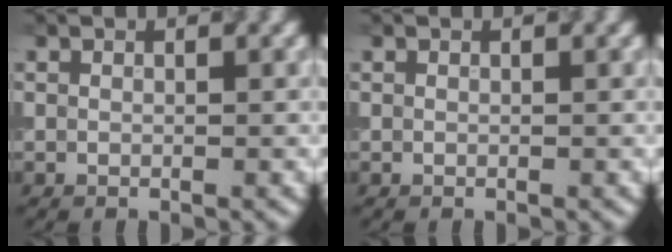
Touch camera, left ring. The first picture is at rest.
{"total": 0.0}